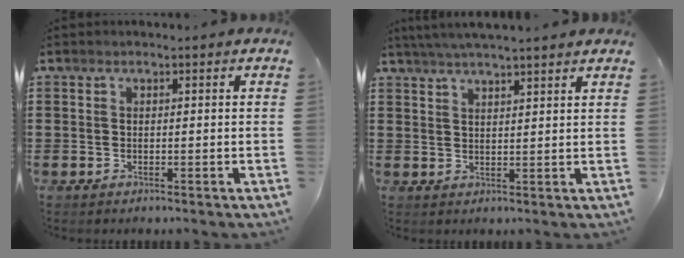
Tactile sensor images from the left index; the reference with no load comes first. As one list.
[{"total": 3.5, "force": [3.3, -0.6, 1.1], "torque": [-0.032, -0.006, 0.057]}]